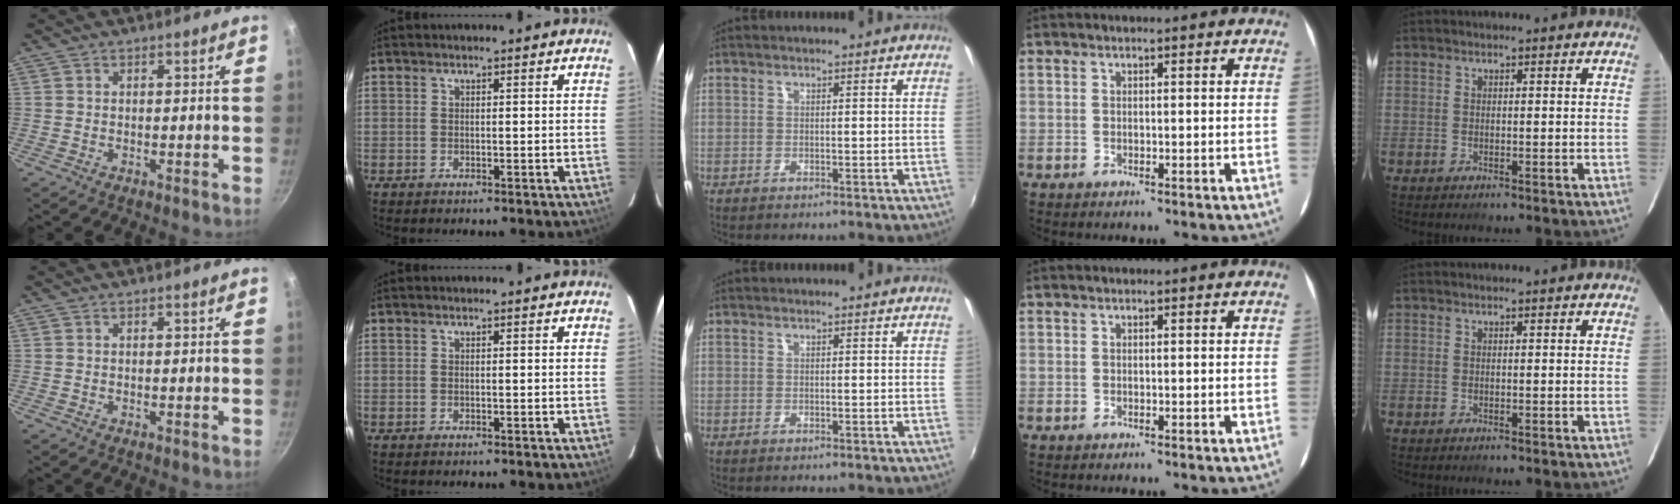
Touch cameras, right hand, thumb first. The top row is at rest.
{}